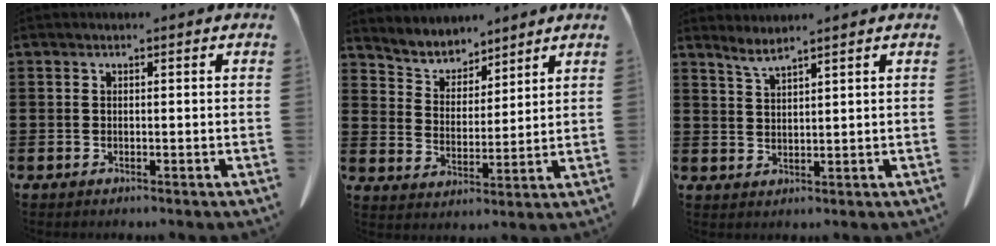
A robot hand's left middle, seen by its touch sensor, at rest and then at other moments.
{"total": 4.6, "force": [4.4, 1.4, 0.0], "torque": [-0.025, -0.028, 0.078]}
{"total": 2.7, "force": [2.3, -0.2, 1.3], "torque": [-0.032, -0.003, 0.044]}